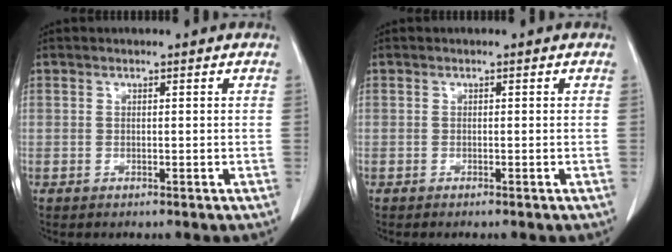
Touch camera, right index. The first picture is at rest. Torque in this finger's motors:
{"motor_torque": [-0.06, 0.02, -0.02, 0.02]}